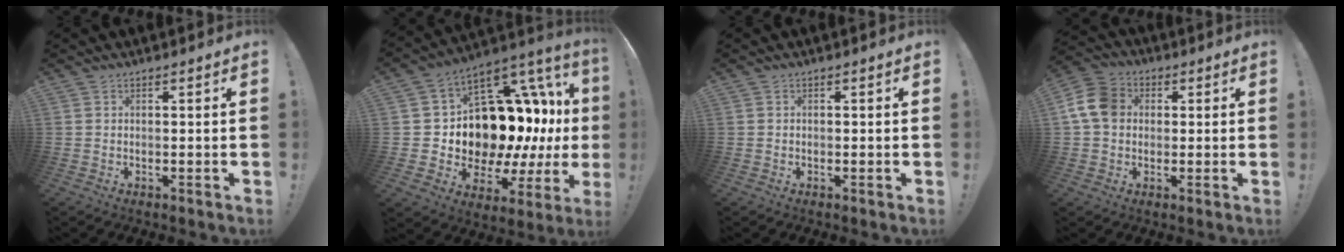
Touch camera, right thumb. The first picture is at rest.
{"total": 18.2, "force": [2.2, 11.5, 13.8], "torque": [-0.205, -0.057, 0.077]}
{"total": 0.7, "force": [-0.5, 0.5, 0.1], "torque": [-0.004, 0.004, -0.007]}
{"total": 11.1, "force": [1.7, 8.9, 6.4], "torque": [-0.117, 0.013, 0.039]}